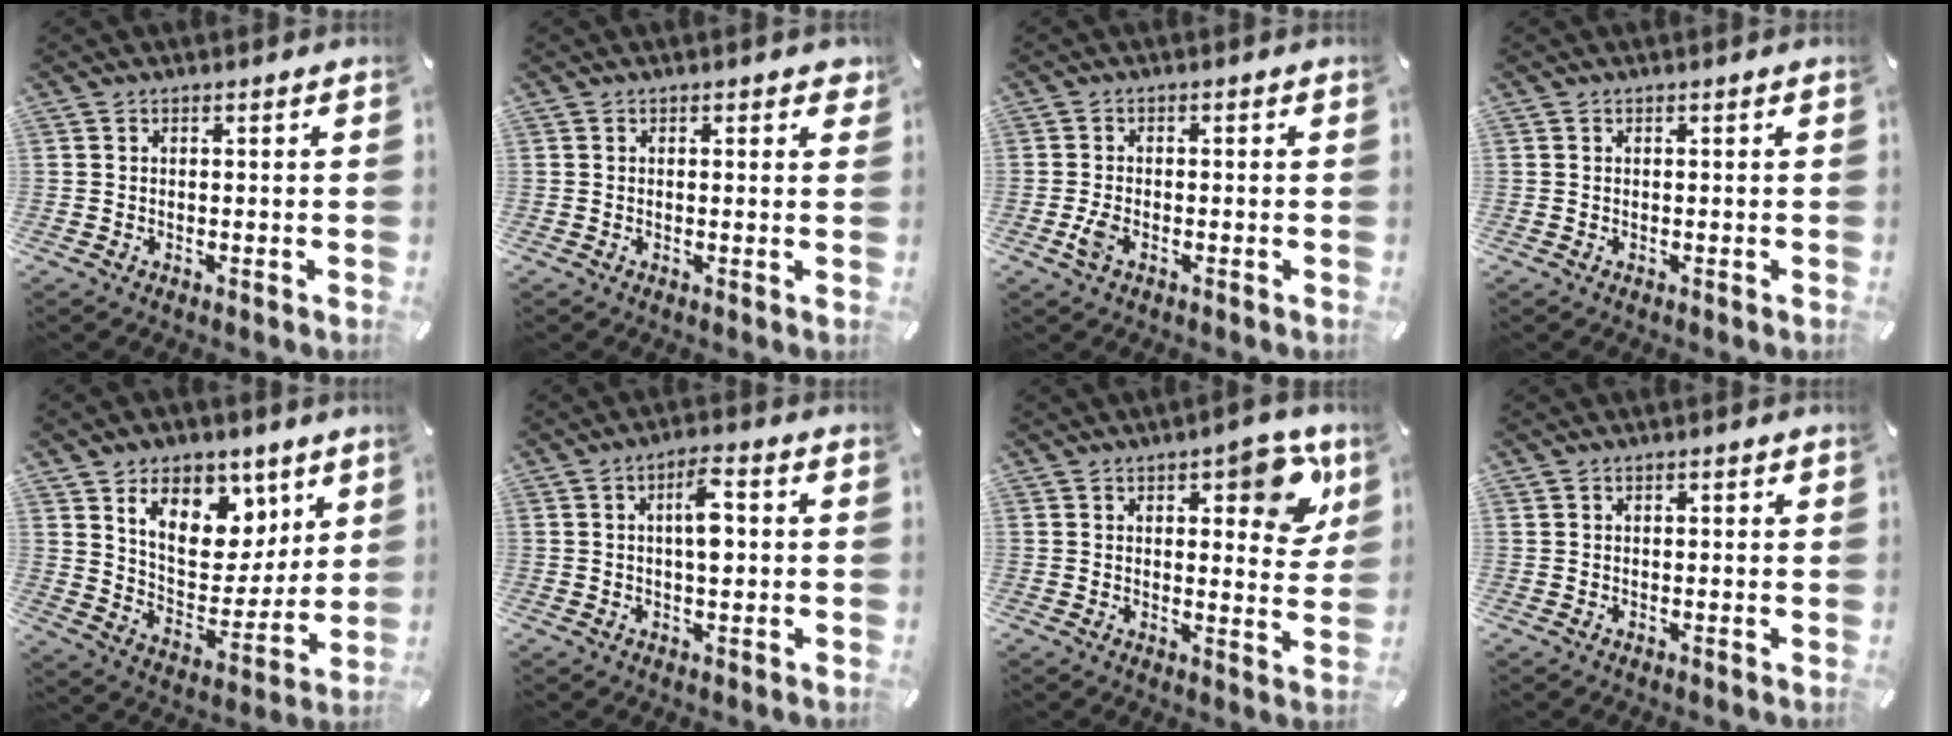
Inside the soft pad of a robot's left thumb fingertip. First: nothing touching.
{"total": 1.0, "force": [0.5, 0.6, 0.7], "torque": [0.000, -0.003, 0.004]}
{"total": 3.1, "force": [-1.3, 1.6, 2.4], "torque": [-0.060, -0.003, -0.027]}
{"total": 0.0}
{"total": 15.4, "force": [8.7, 10.4, 7.2], "torque": [-0.107, -0.054, 0.158]}
{"total": 7.0, "force": [0.8, 3.0, 6.3], "torque": [-0.096, 0.005, 0.008]}
{"total": 12.4, "force": [6.1, 5.3, 9.4], "torque": [-0.106, -0.029, 0.096]}
{"total": 0.6, "force": [0.2, 0.4, 0.3], "torque": [-0.006, 0.004, 0.003]}